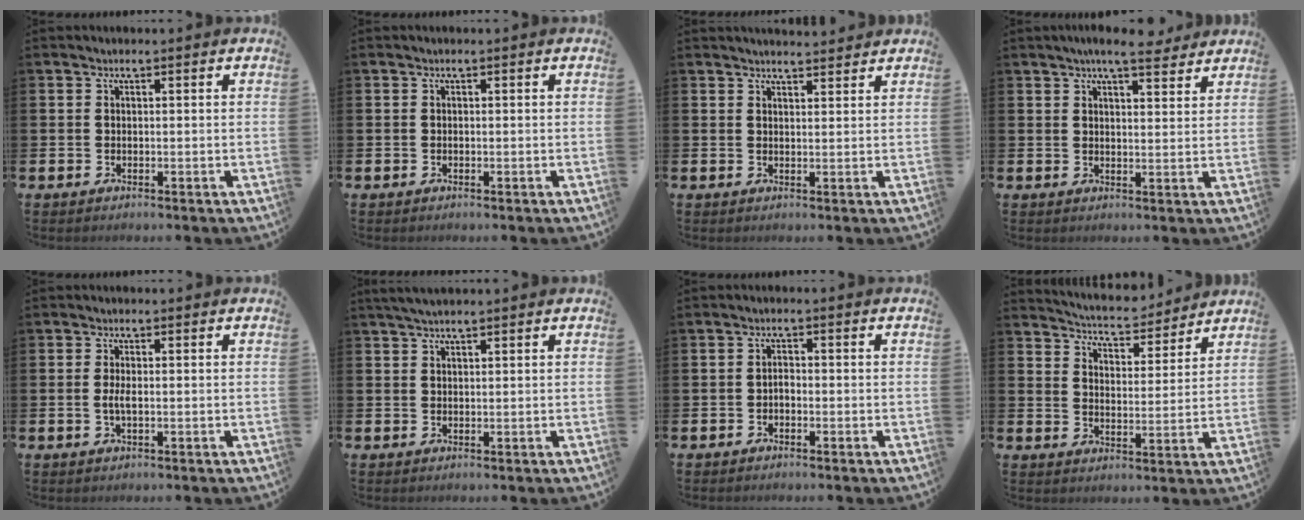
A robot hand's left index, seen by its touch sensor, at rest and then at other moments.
{"total": 0.0}
{"total": 2.6, "force": [2.6, 0.2, 0.0], "torque": [0.004, -0.016, 0.044]}
{"total": 5.8, "force": [5.2, 1.0, 2.4], "torque": [-0.047, -0.017, 0.092]}
{"total": 1.7, "force": [-0.2, 0.5, 1.6], "torque": [-0.036, 0.003, -0.004]}
{"total": 2.3, "force": [2.0, 0.4, 1.1], "torque": [-0.023, 0.001, 0.036]}
{"total": 1.3, "force": [-0.7, 0.8, 0.8], "torque": [-0.014, 0.002, -0.015]}
{"total": 5.6, "force": [5.5, 0.9, 0.4], "torque": [-0.029, -0.042, 0.096]}